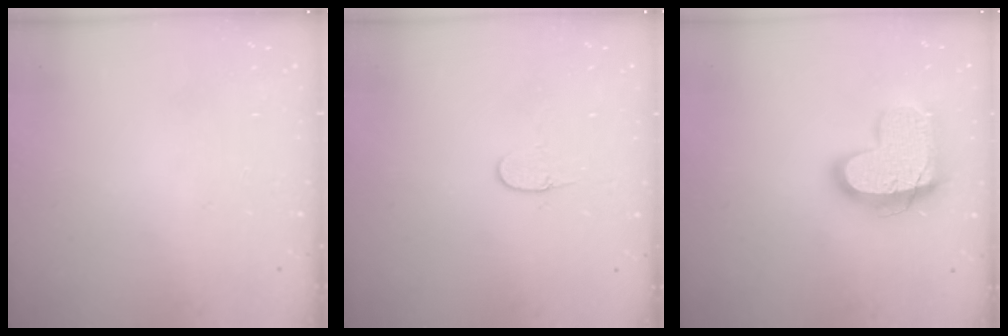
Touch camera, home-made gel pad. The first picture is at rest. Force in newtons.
{"total": 3.2, "press": 3.2, "slide": 0.3}
{"total": 17.3, "press": 17.3, "slide": 1.2}